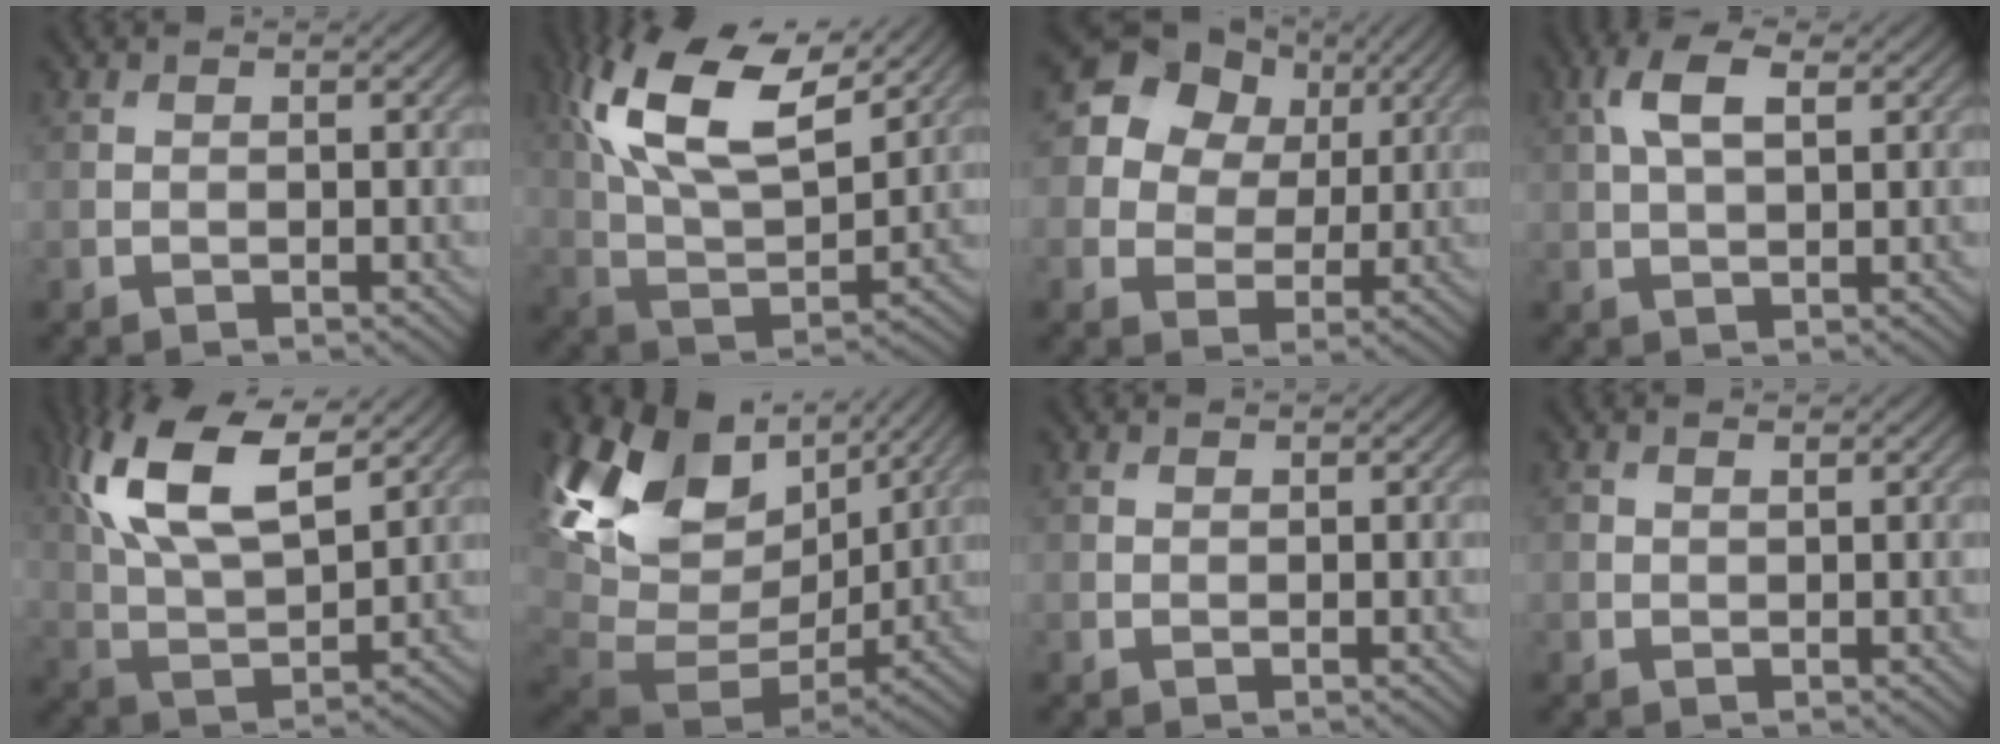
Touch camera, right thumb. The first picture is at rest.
{"total": 15.7, "force": [7.8, 6.8, 11.8], "torque": [-0.258, 0.015, 0.137]}
{"total": 13.6, "force": [5.7, 10.7, 6.2], "torque": [-0.170, 0.044, 0.117]}
{"total": 5.6, "force": [2.1, 2.6, 4.6], "torque": [-0.105, 0.008, 0.037]}
{"total": 14.3, "force": [6.7, 6.2, 11.0], "torque": [-0.248, 0.014, 0.129]}
{"total": 17.2, "force": [5.7, 11.5, 11.5], "torque": [-0.267, -0.011, 0.129]}
{"total": 0.6, "force": [0.4, 0.4, 0.0], "torque": [0.002, -0.002, 0.010]}
{"total": 0.8, "force": [0.7, 0.3, 0.4], "torque": [-0.011, 0.000, 0.013]}